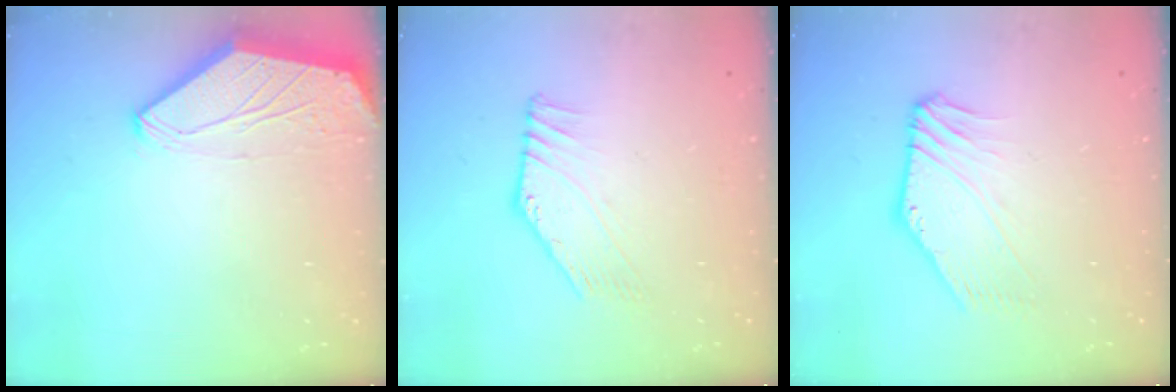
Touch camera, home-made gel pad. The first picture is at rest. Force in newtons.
{"total": 2.8, "press": 2.8, "slide": 0.0}
{"total": 1.7, "press": 1.7, "slide": 0.5}